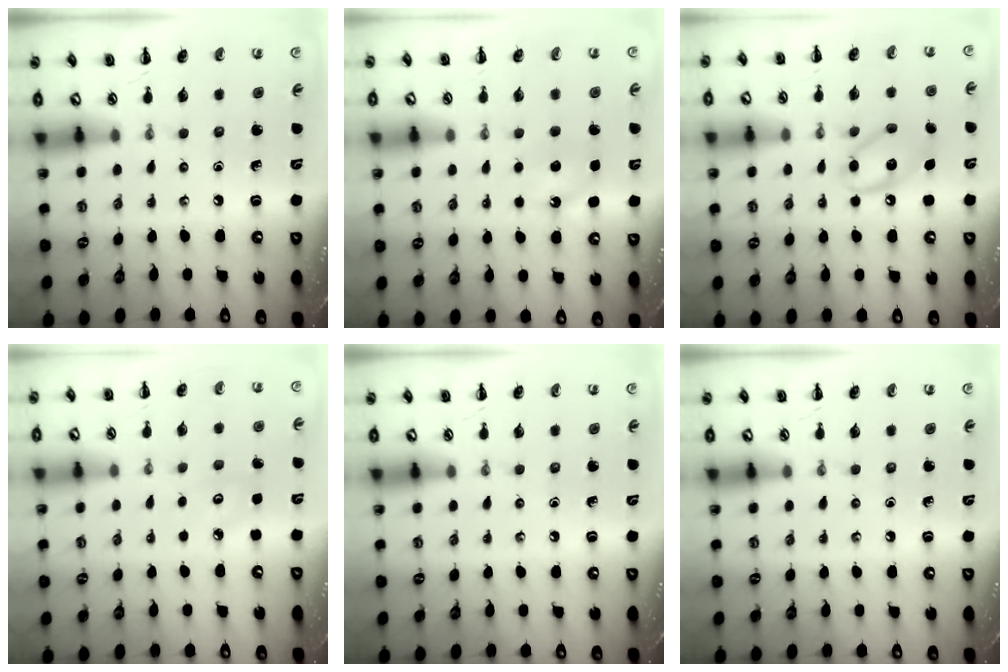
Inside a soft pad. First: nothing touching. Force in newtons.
{"total": 6.0, "press": 5.7, "slide": 1.8}
{"total": 11.5, "press": 11.5, "slide": 1.3}
{"total": 2.9, "press": 2.8, "slide": 0.7}
{"total": 0.0}
{"total": 0.0}